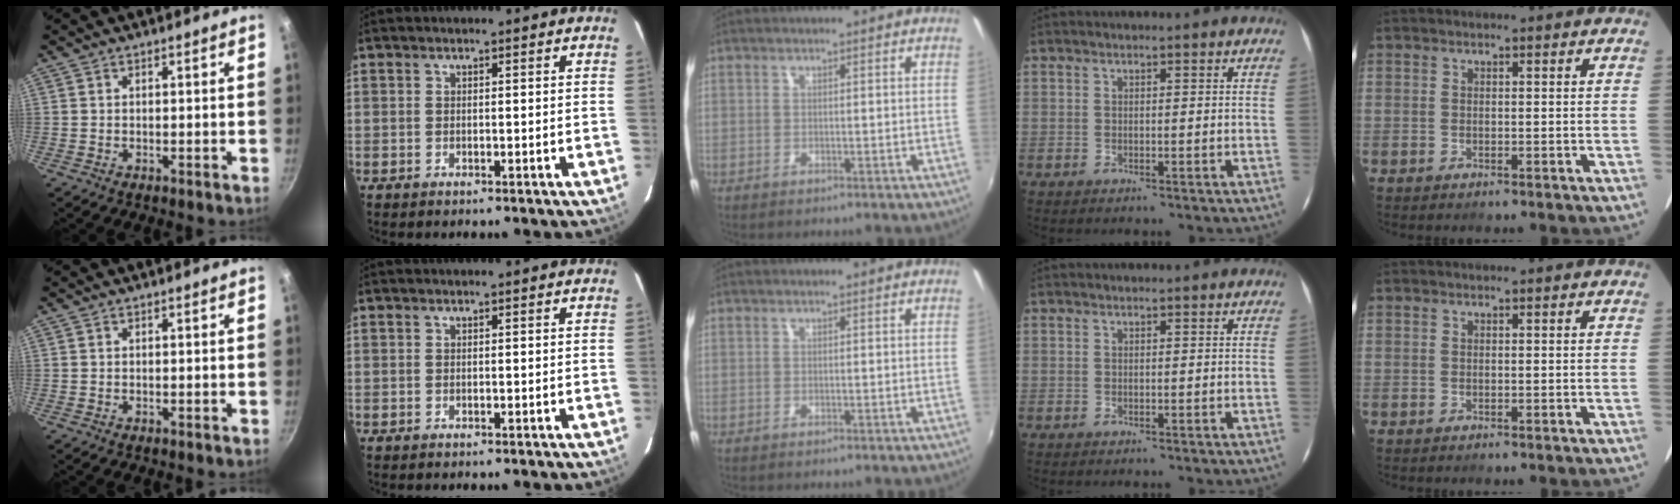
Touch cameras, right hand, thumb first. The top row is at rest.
{}